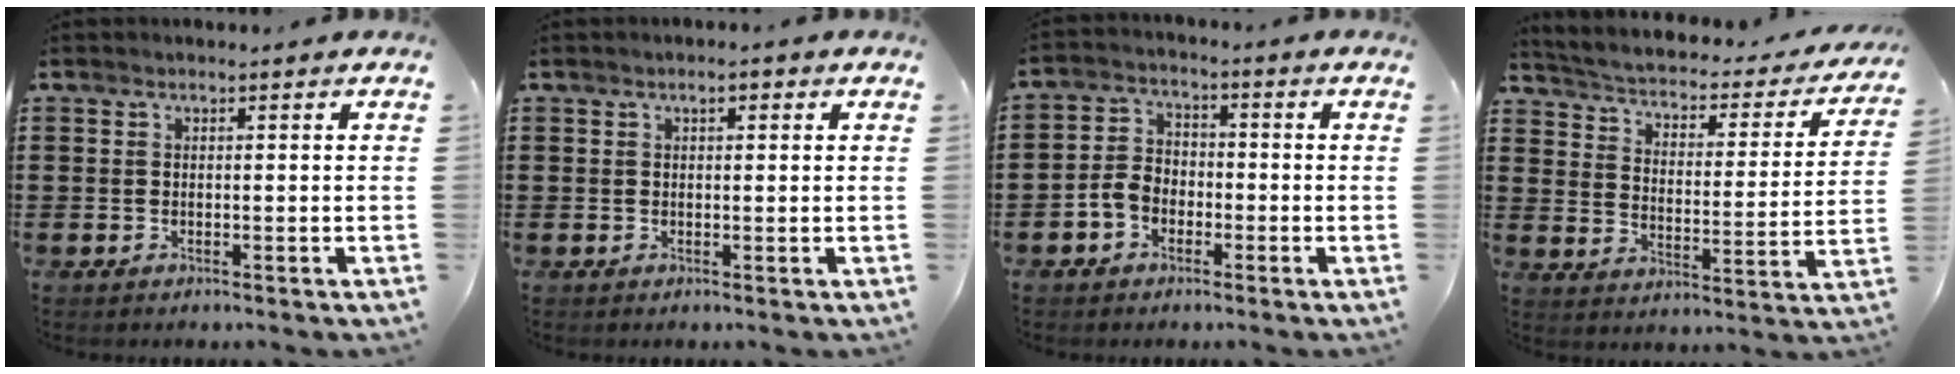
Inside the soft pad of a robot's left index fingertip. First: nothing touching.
{"total": 1.5, "force": [0.5, 0.6, 1.3], "torque": [-0.025, 0.006, 0.007]}
{"total": 4.3, "force": [-2.2, 3.1, 2.1], "torque": [-0.057, 0.007, -0.048]}
{"total": 1.8, "force": [1.3, 0.5, 1.1], "torque": [-0.036, -0.024, 0.009]}